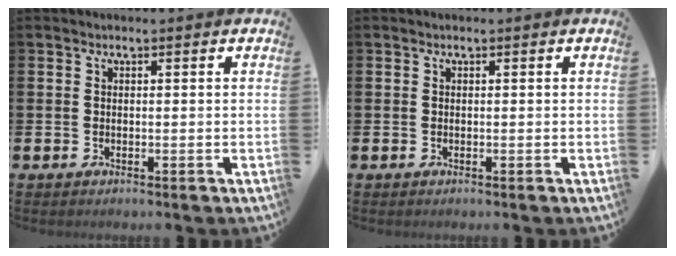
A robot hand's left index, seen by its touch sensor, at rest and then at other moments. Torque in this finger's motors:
{"motor_torque": [-0.04, 0.00, 0.00, 0.00]}